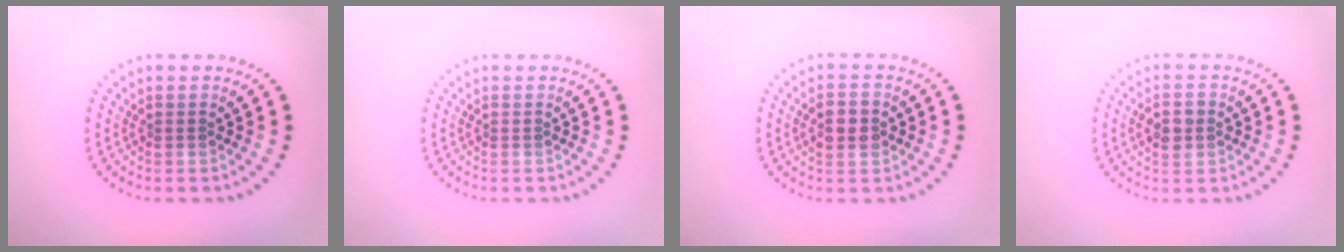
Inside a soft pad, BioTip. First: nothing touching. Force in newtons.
{"total": 0.0}
{"total": 2.8, "press": 2.8, "slide": 0.2}
{"total": 2.6, "press": 2.6, "slide": 0.1}